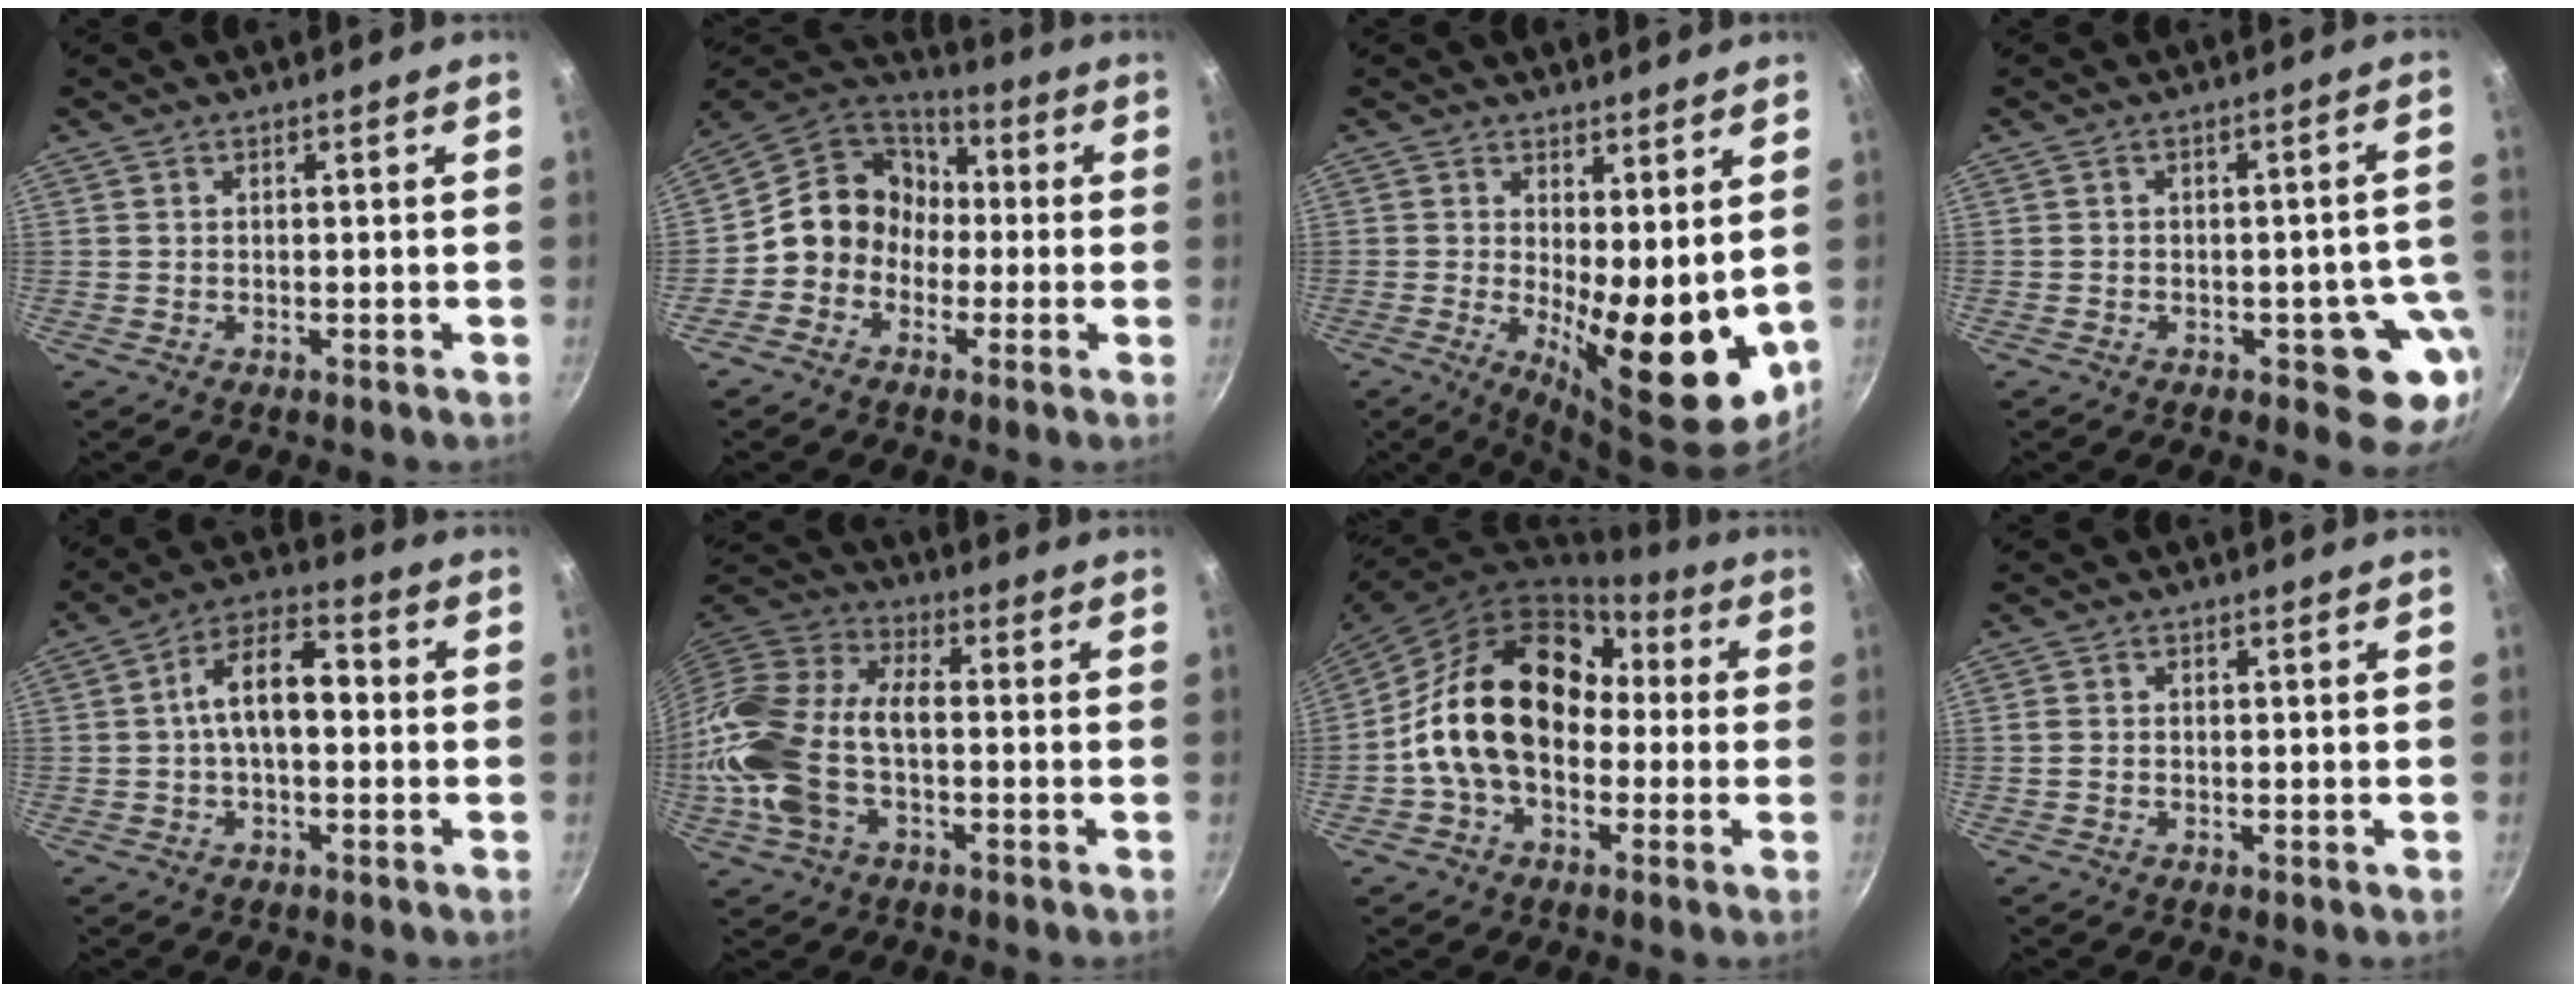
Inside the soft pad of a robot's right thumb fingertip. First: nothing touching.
{"total": 12.3, "force": [-1.4, 11.1, 5.1], "torque": [-0.039, 0.044, -0.047]}
{"total": 13.3, "force": [0.9, 5.1, 12.3], "torque": [-0.139, -0.032, 0.026]}
{"total": 8.5, "force": [-3.2, 4.8, 6.2], "torque": [-0.012, 0.025, -0.036]}
{"total": 10.5, "force": [0.1, 5.8, 8.8], "torque": [-0.126, 0.038, -0.011]}
{"total": 19.9, "force": [-3.5, 11.8, 15.6], "torque": [-0.320, 0.034, -0.081]}
{"total": 19.6, "force": [-0.3, 14.1, 13.7], "torque": [-0.202, 0.057, -0.019]}
{"total": 1.1, "force": [-0.1, 0.9, 0.6], "torque": [-0.015, 0.003, -0.003]}